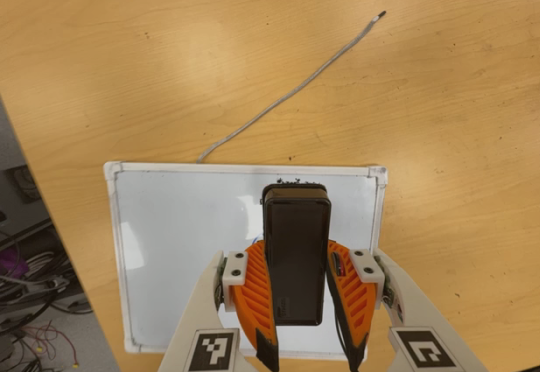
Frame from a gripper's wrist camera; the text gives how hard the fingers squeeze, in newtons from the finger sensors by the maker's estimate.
{"total": 7.5, "left": 5.8, "right": 9.2}